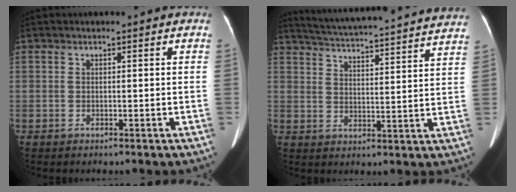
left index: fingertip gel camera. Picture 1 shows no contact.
{"total": 26.4, "force": [24.8, 1.1, 9.2], "torque": [-0.154, -0.026, 0.314]}